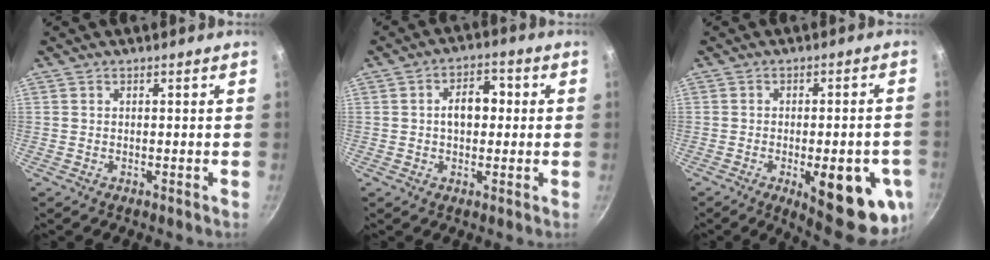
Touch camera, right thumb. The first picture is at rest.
{"total": 6.5, "force": [0.5, 4.2, 4.9], "torque": [-0.060, 0.017, 0.000]}
{"total": 17.3, "force": [-6.1, 6.1, 15.0], "torque": [-0.142, 0.011, -0.062]}